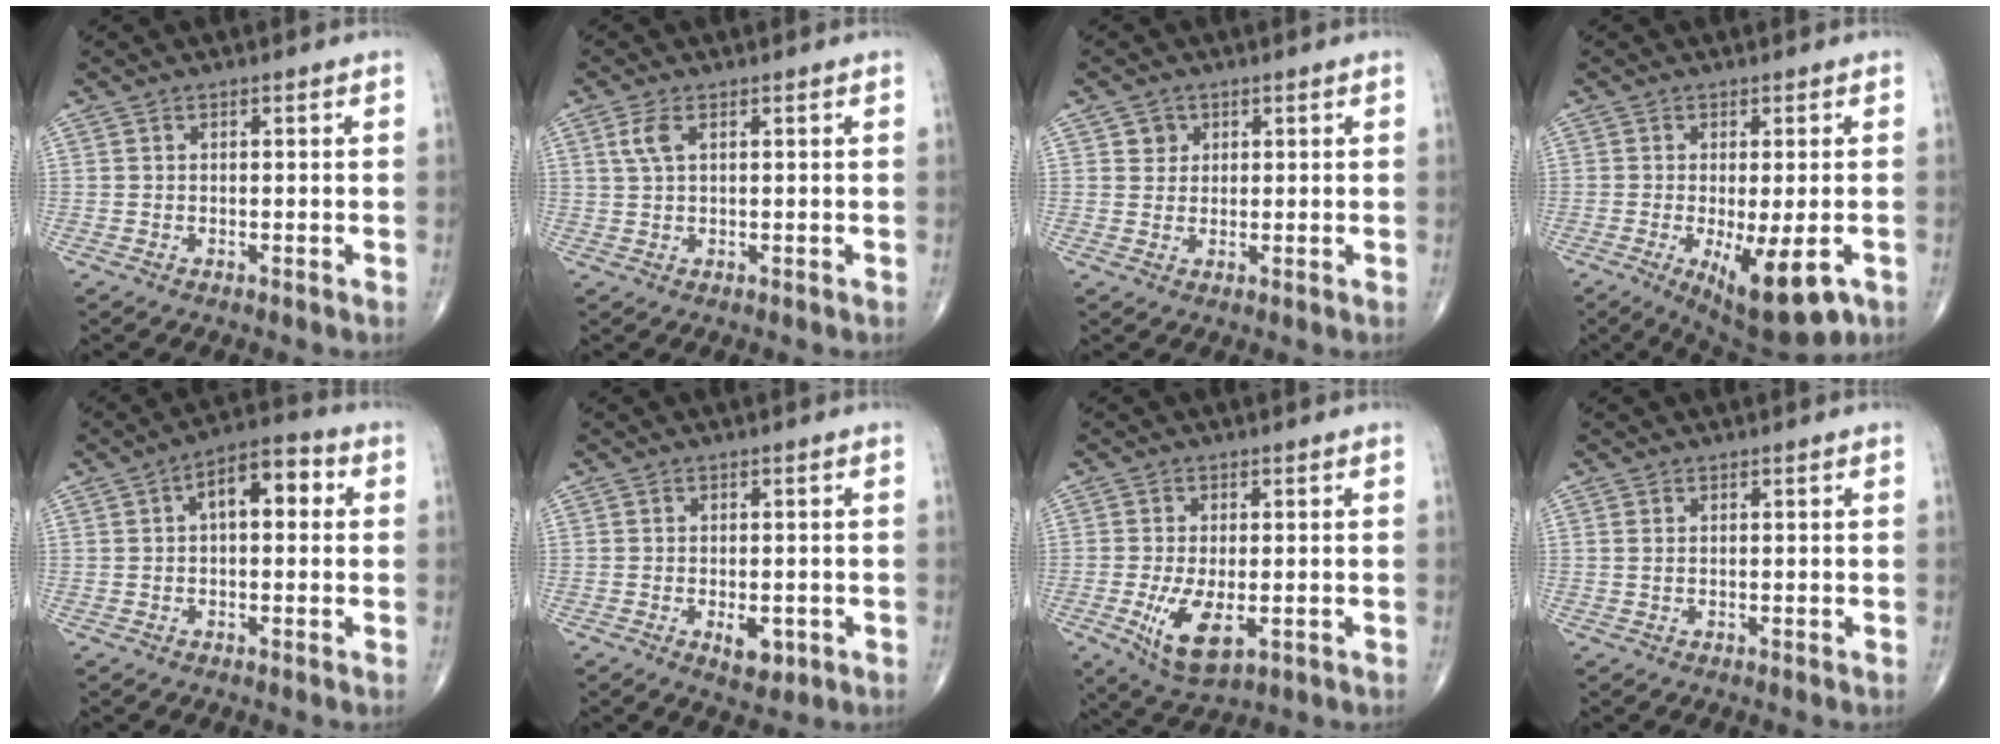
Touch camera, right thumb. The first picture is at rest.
{"total": 3.0, "force": [1.1, 1.2, 2.5], "torque": [-0.063, 0.008, 0.026]}
{"total": 2.5, "force": [1.0, 2.2, 0.4], "torque": [0.008, -0.005, 0.012]}
{"total": 11.6, "force": [-4.5, 3.7, 10.0], "torque": [-0.147, -0.018, -0.058]}
{"total": 8.6, "force": [1.8, 4.4, 7.2], "torque": [-0.092, 0.029, 0.018]}
{"total": 4.2, "force": [-1.0, 2.0, 3.6], "torque": [-0.047, -0.009, -0.006]}
{"total": 8.4, "force": [-2.2, 3.8, 7.2], "torque": [-0.132, -0.019, -0.028]}
{"total": 0.6, "force": [0.3, 0.3, 0.5], "torque": [-0.011, 0.005, 0.007]}